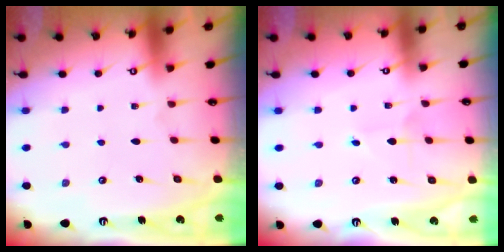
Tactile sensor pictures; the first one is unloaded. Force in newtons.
{"total": 1.2, "press": 1.2, "slide": 0.1}